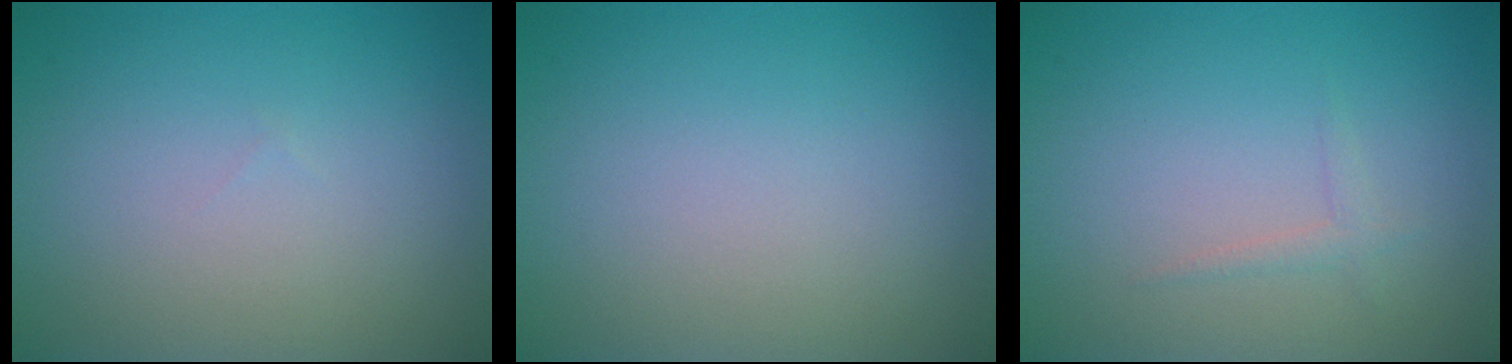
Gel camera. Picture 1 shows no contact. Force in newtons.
{"total": 0.0}
{"total": 0.9, "press": 0.9, "slide": 0.1}